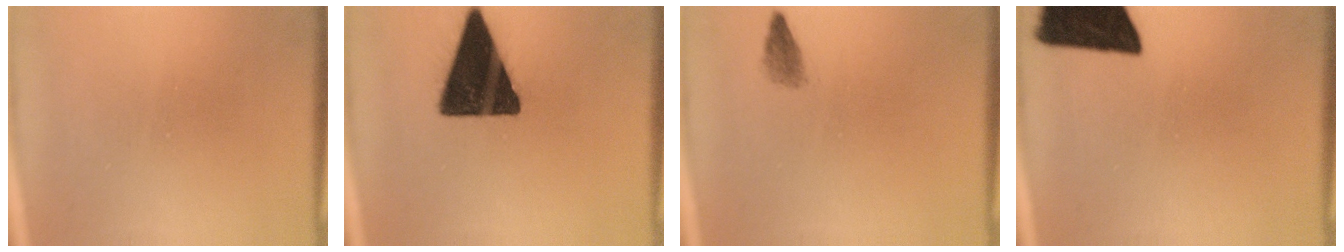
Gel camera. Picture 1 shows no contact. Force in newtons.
{"total": 17.3}
{"total": 1.5}
{"total": 18.1}